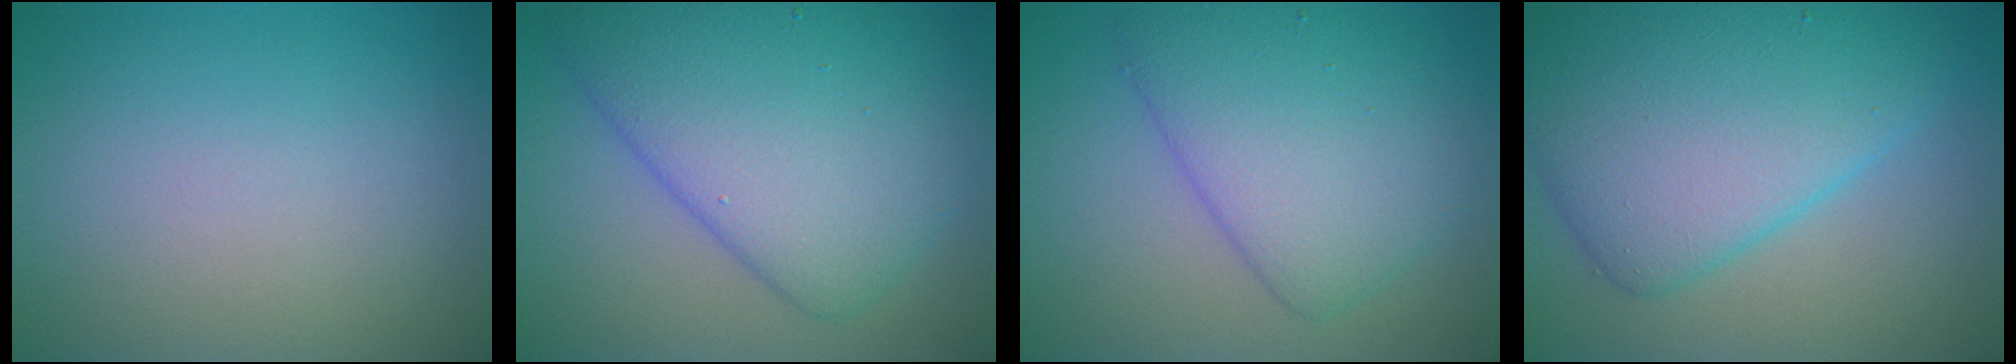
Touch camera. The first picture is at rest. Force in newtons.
{"total": 9.2, "press": 9.2, "slide": 0.3}
{"total": 6.6, "press": 6.6, "slide": 0.1}
{"total": 9.4, "press": 9.4, "slide": 0.1}